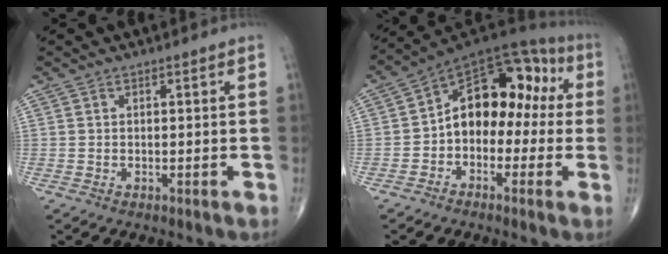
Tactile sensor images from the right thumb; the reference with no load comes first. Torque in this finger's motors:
{"motor_torque": [2.00, 2.18, 1.06, -0.61, 0.07]}